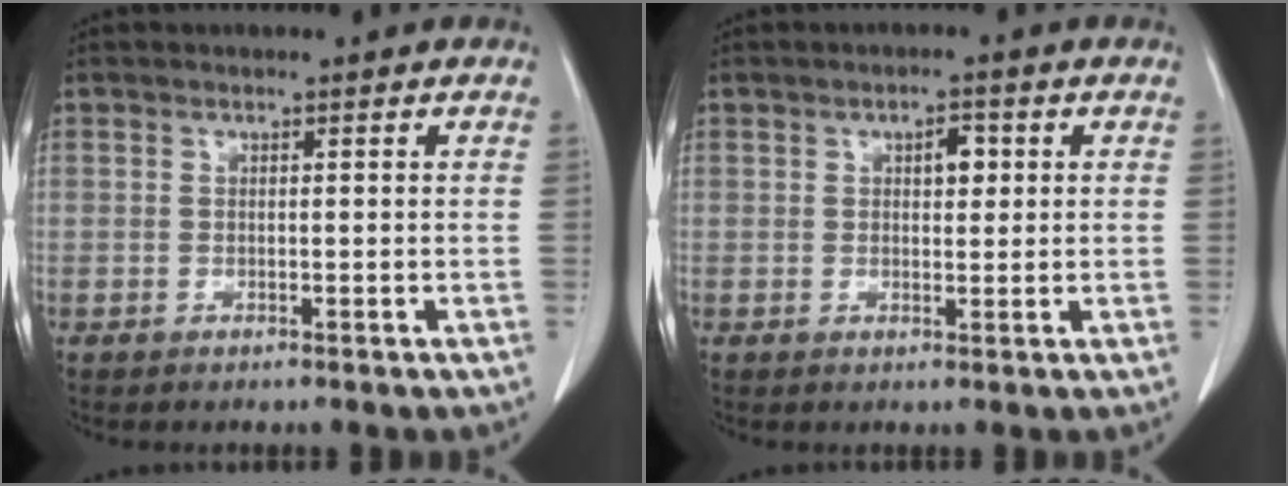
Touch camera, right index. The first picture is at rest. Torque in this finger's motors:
{"motor_torque": [0.27, 0.26, 0.02, 0.04]}